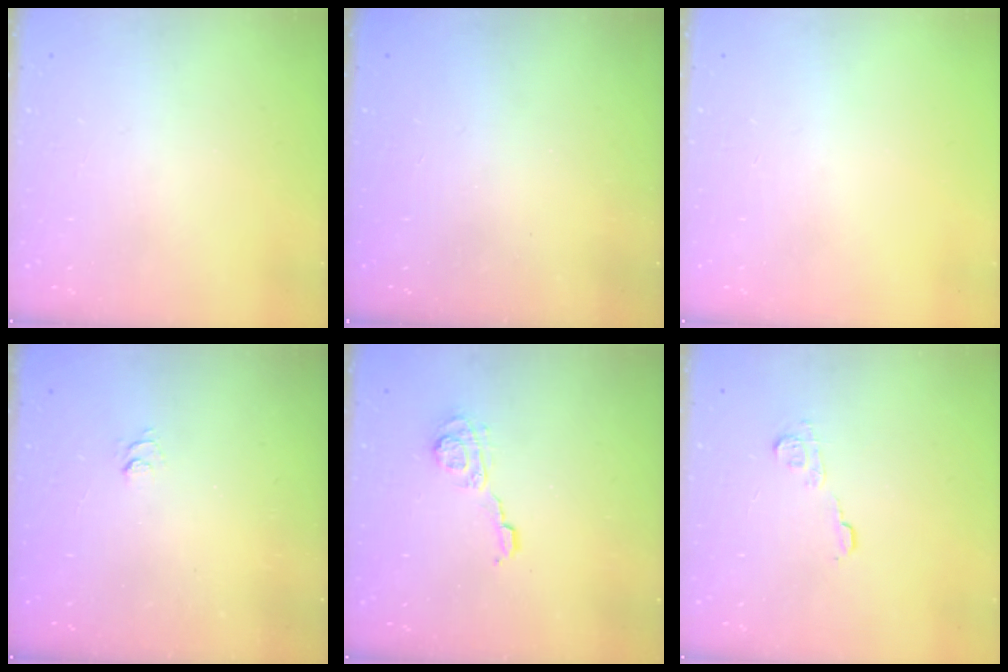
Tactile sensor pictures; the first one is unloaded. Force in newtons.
{"total": 2.4, "press": 2.3, "slide": 0.8}
{"total": 0.0}
{"total": 1.9, "press": 1.5, "slide": 1.3}
{"total": 5.3, "press": 5.2, "slide": 0.8}
{"total": 7.3, "press": 7.3, "slide": 0.5}